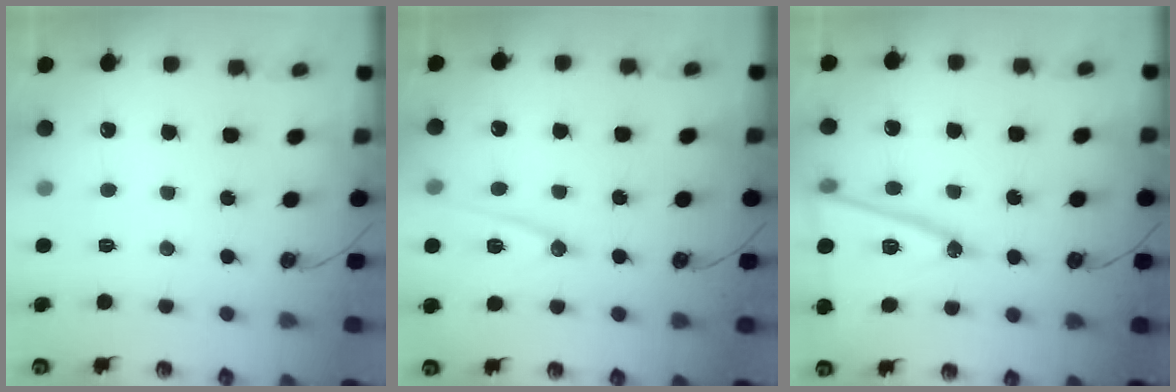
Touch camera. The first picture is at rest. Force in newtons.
{"total": 12.7, "press": 12.2, "slide": 3.5}
{"total": 18.6, "press": 18.2, "slide": 3.5}